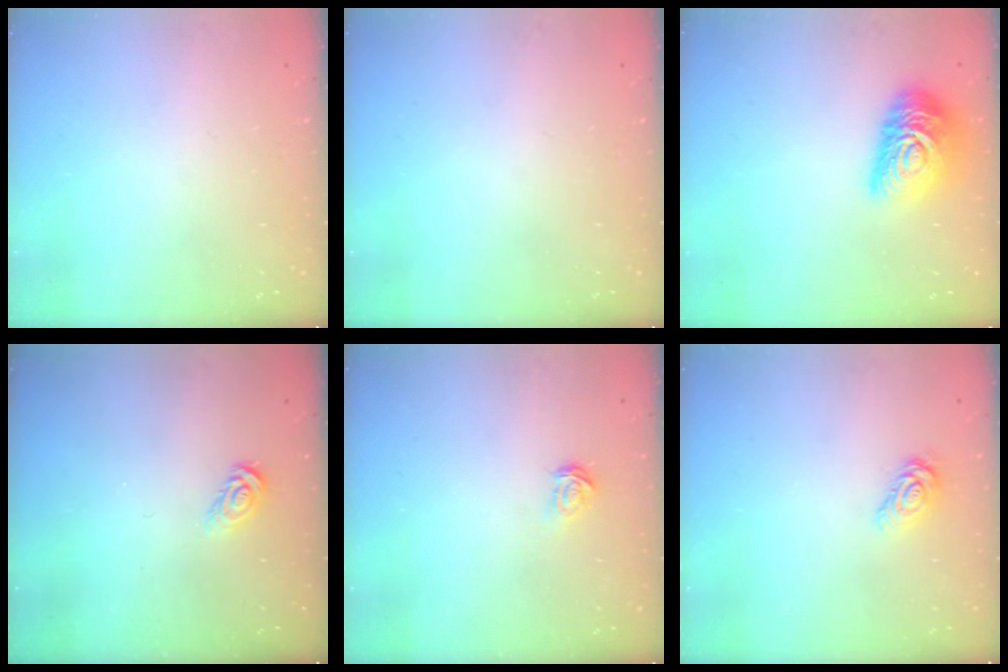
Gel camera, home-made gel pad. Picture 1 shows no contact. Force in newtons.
{"total": 0.0}
{"total": 16.1, "press": 16.0, "slide": 0.9}
{"total": 3.6, "press": 3.5, "slide": 0.3}
{"total": 2.1, "press": 2.1, "slide": 0.2}
{"total": 6.0, "press": 6.0, "slide": 0.3}